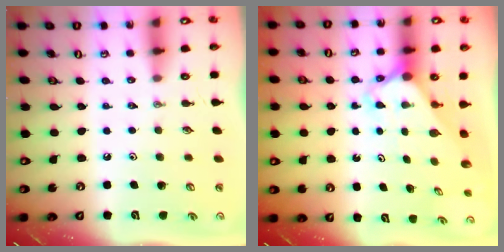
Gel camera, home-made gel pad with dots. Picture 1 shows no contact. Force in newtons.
{"total": 2.3, "press": 2.3, "slide": 0.2}